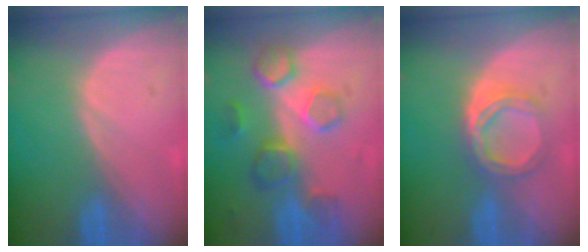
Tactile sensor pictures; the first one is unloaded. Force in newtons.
{"total": 8.5, "press": 7.7, "slide": 3.6}
{"total": 5.4, "press": 5.0, "slide": 2.2}